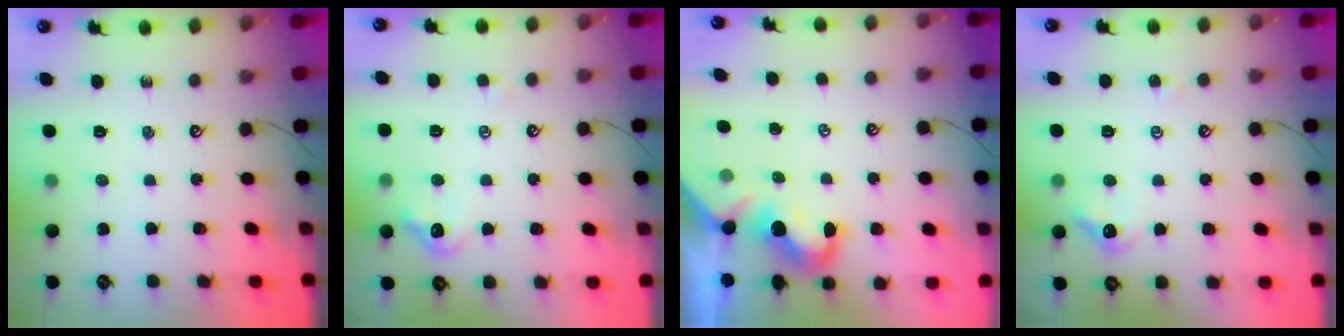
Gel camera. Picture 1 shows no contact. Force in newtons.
{"total": 1.3, "press": 1.1, "slide": 0.7}
{"total": 1.8, "press": 1.7, "slide": 0.6}
{"total": 5.1, "press": 5.1, "slide": 0.6}